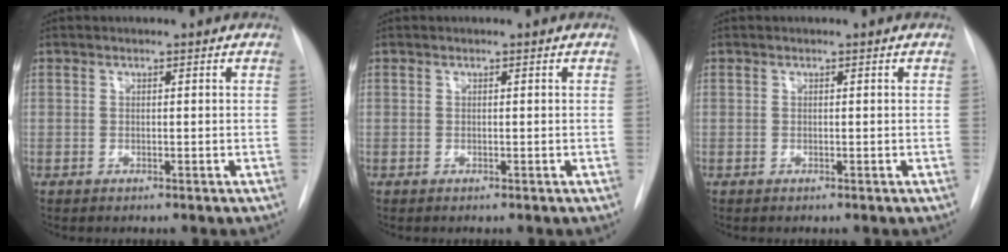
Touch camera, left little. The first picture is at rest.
{"total": 0.0}
{"total": 0.0}